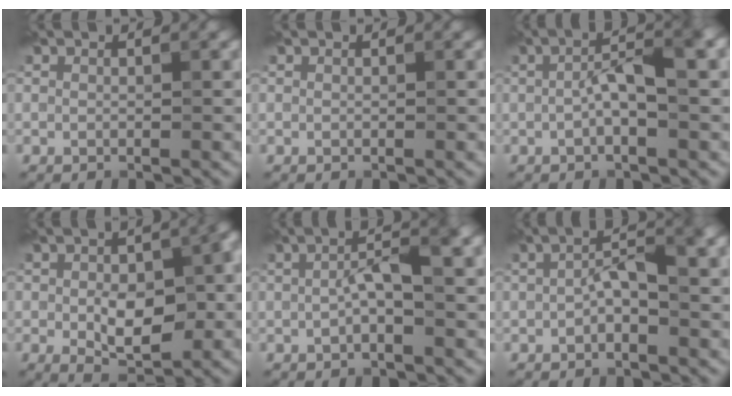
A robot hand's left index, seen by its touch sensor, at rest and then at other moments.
{"total": 0.0}
{"total": 4.9, "force": [-0.3, 1.3, 4.7], "torque": [-0.086, 0.013, -0.010]}
{"total": 7.7, "force": [-1.1, 4.2, 6.3], "torque": [-0.102, -0.012, -0.010]}
{"total": 4.1, "force": [-0.1, 1.0, 4.0], "torque": [-0.074, 0.013, -0.005]}
{"total": 3.6, "force": [-0.4, 1.3, 3.3], "torque": [-0.060, 0.012, -0.011]}